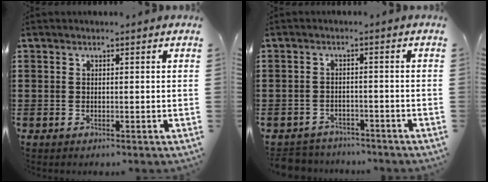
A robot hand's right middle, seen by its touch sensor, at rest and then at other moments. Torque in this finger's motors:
{"motor_torque": [-0.16, -0.08, 0.00, 0.00]}